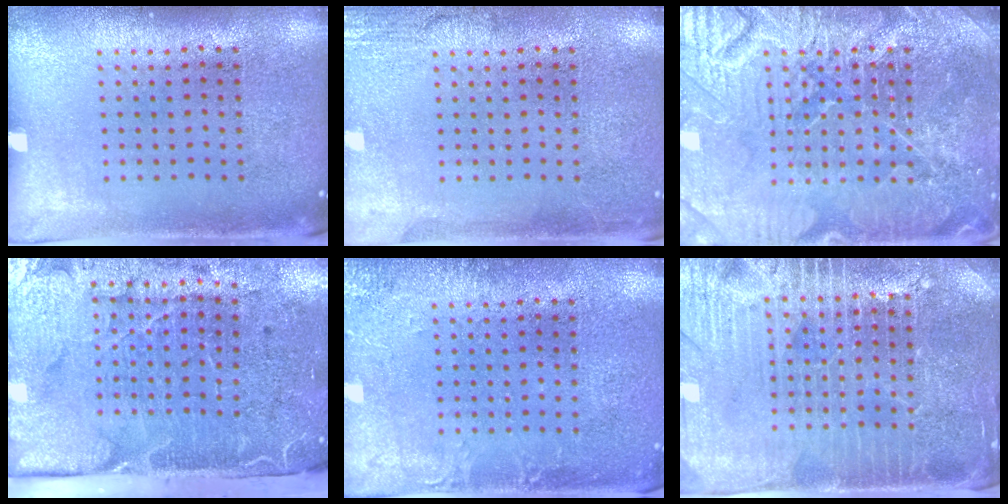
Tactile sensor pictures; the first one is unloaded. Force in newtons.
{"total": 2.6, "press": 2.6, "slide": 0.3}
{"total": 5.4, "press": 5.3, "slide": 0.7}
{"total": 5.0, "press": 4.0, "slide": 3.1}
{"total": 2.1, "press": 2.1, "slide": 0.1}
{"total": 4.3, "press": 4.1, "slide": 1.3}